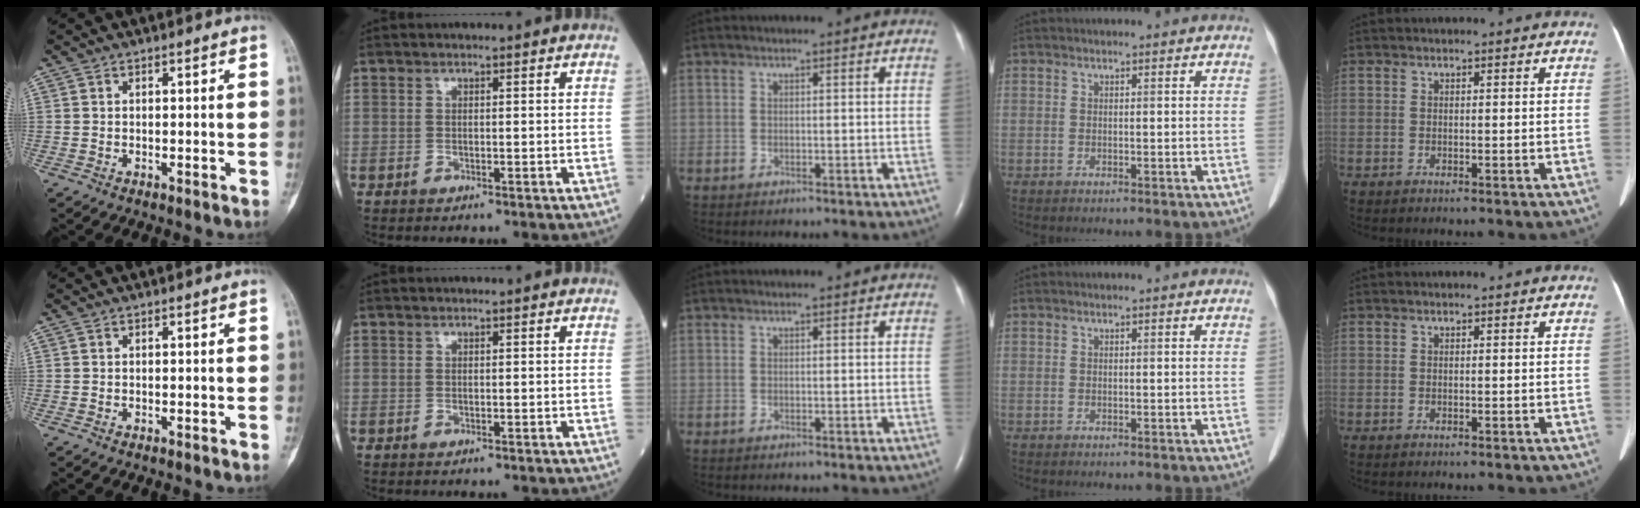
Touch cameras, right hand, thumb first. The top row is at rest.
{}